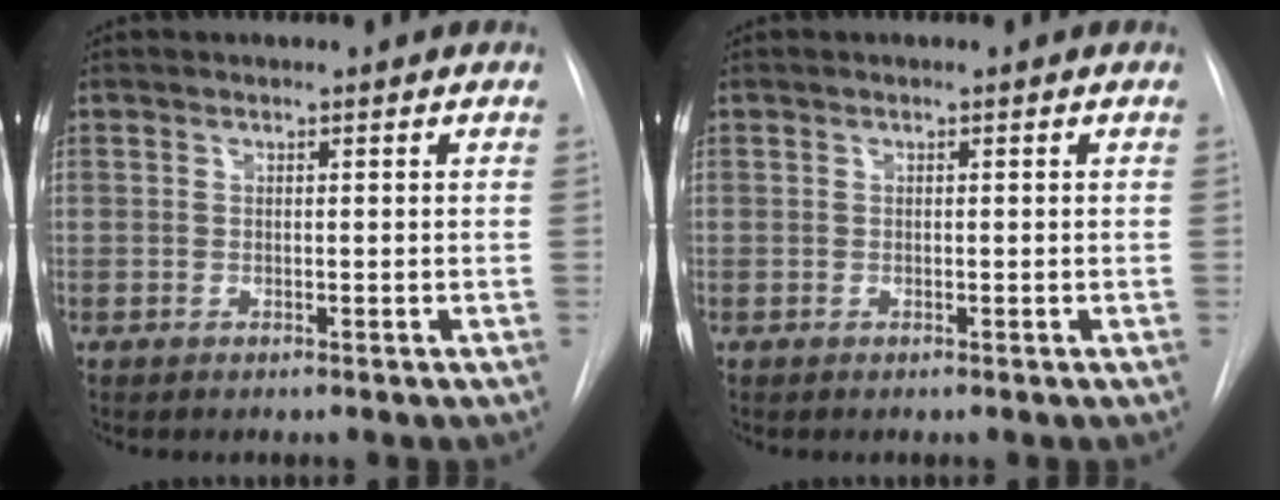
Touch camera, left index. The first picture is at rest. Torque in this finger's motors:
{"motor_torque": [-0.10, 0.09, 0.01, 0.00]}